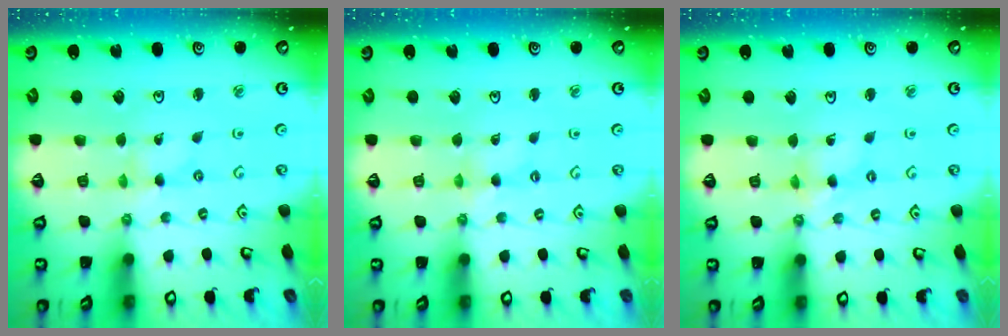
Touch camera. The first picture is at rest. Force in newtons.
{"total": 1.1, "press": 1.1, "slide": 0.3}
{"total": 2.9, "press": 2.8, "slide": 0.2}